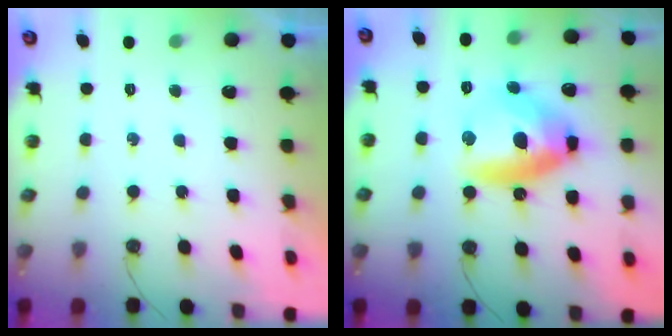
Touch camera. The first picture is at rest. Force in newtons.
{"total": 12.8, "press": 12.7, "slide": 1.8}